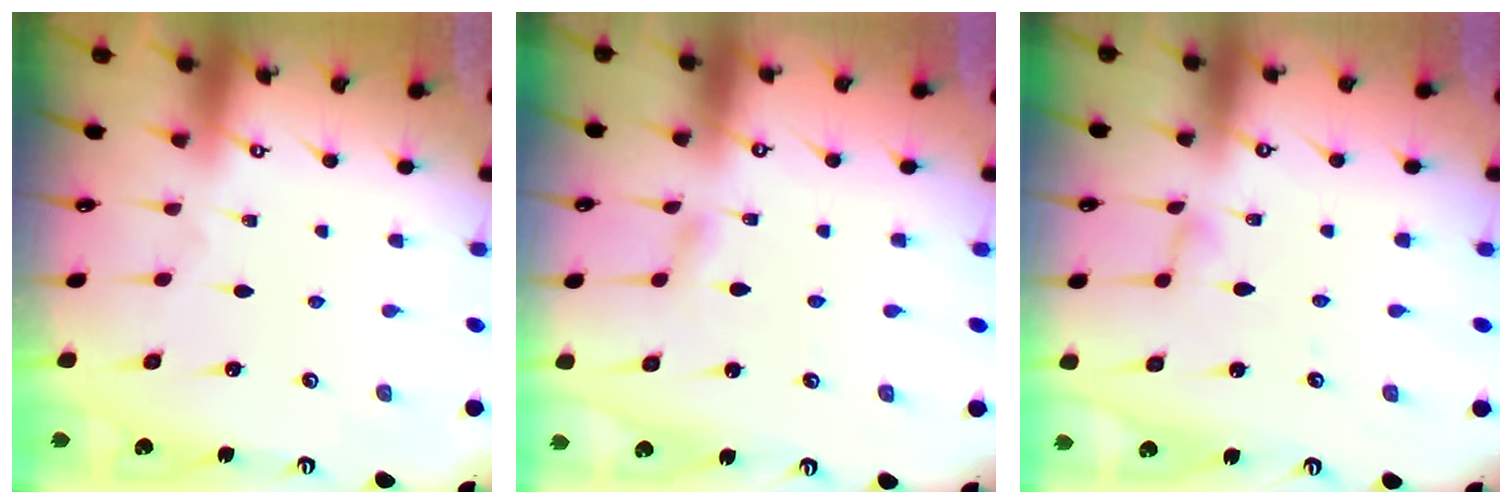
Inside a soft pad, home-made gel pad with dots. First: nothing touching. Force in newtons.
{"total": 3.8, "press": 3.8, "slide": 0.4}
{"total": 3.7, "press": 3.7, "slide": 0.3}